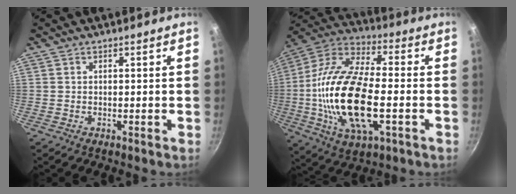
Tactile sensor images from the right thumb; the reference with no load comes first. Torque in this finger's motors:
{"motor_torque": [-0.06, 2.17, 2.49, 0.24, 0.69]}